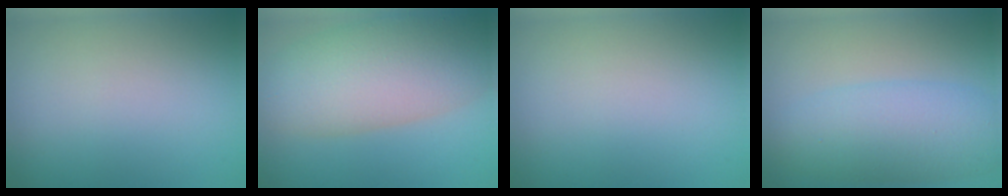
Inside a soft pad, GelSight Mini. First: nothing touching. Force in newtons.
{"total": 9.2, "press": 9.1, "slide": 0.7}
{"total": 0.0}
{"total": 6.4, "press": 6.4, "slide": 0.1}